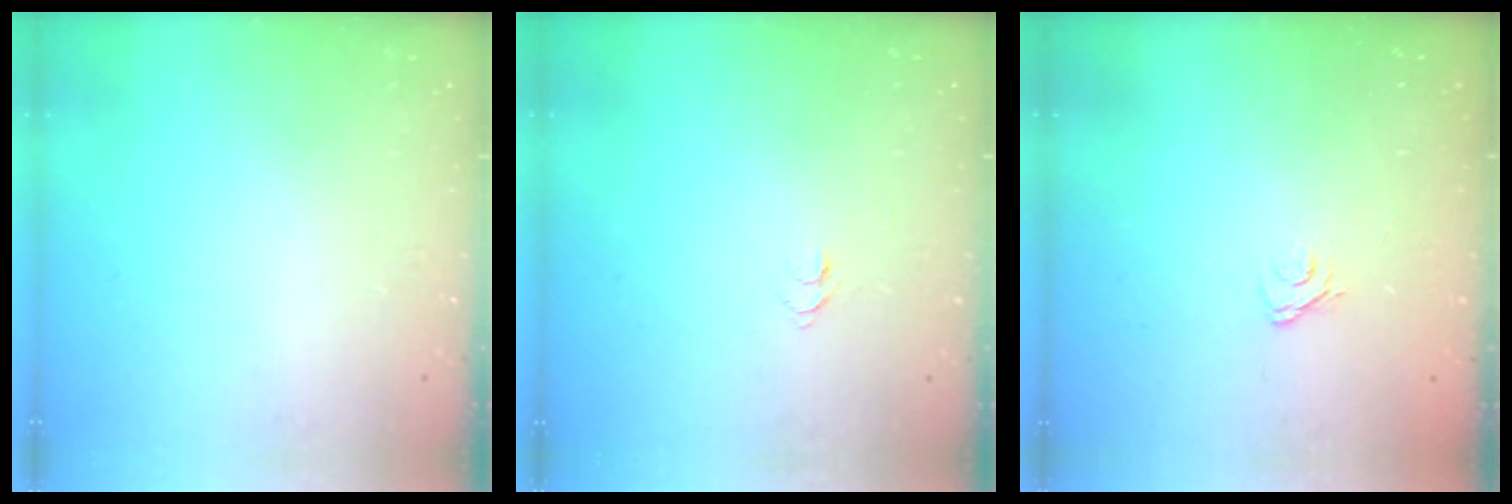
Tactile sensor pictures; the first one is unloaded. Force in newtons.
{"total": 4.7, "press": 4.6, "slide": 0.5}
{"total": 2.9, "press": 2.6, "slide": 1.2}